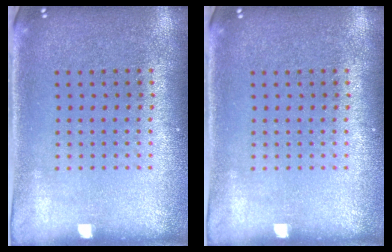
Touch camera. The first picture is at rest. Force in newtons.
{"total": 0.0}